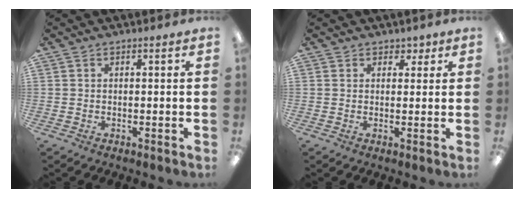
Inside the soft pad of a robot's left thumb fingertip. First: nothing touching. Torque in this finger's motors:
{"motor_torque": [0.03, 0.07, -0.06, -0.12, -0.02]}